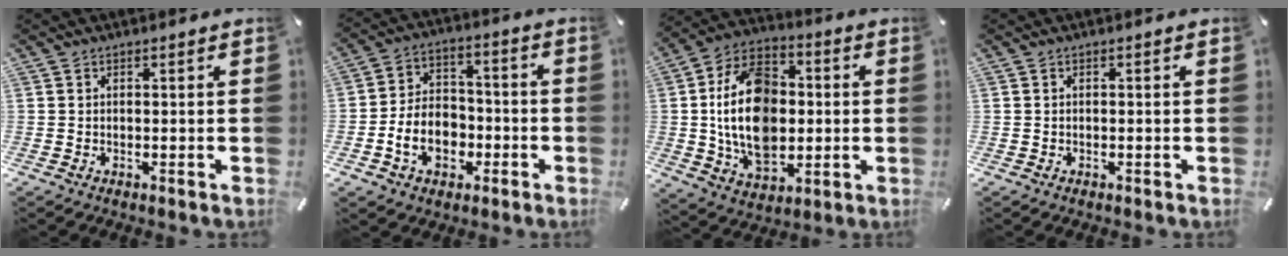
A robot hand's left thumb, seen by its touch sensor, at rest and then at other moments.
{"total": 11.0, "force": [-3.9, 8.5, 5.9], "torque": [-0.122, 0.027, -0.069]}
{"total": 19.8, "force": [-0.3, 14.0, 14.0], "torque": [-0.274, 0.005, -0.010]}
{"total": 0.0}